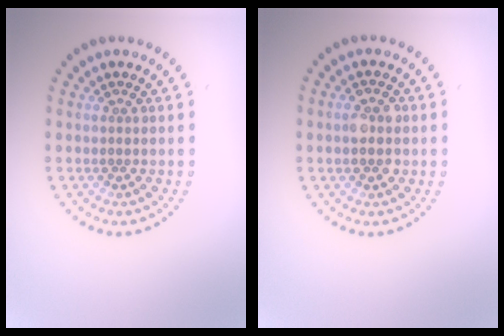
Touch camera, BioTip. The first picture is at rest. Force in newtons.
{"total": 2.6, "press": 2.6, "slide": 0.2}